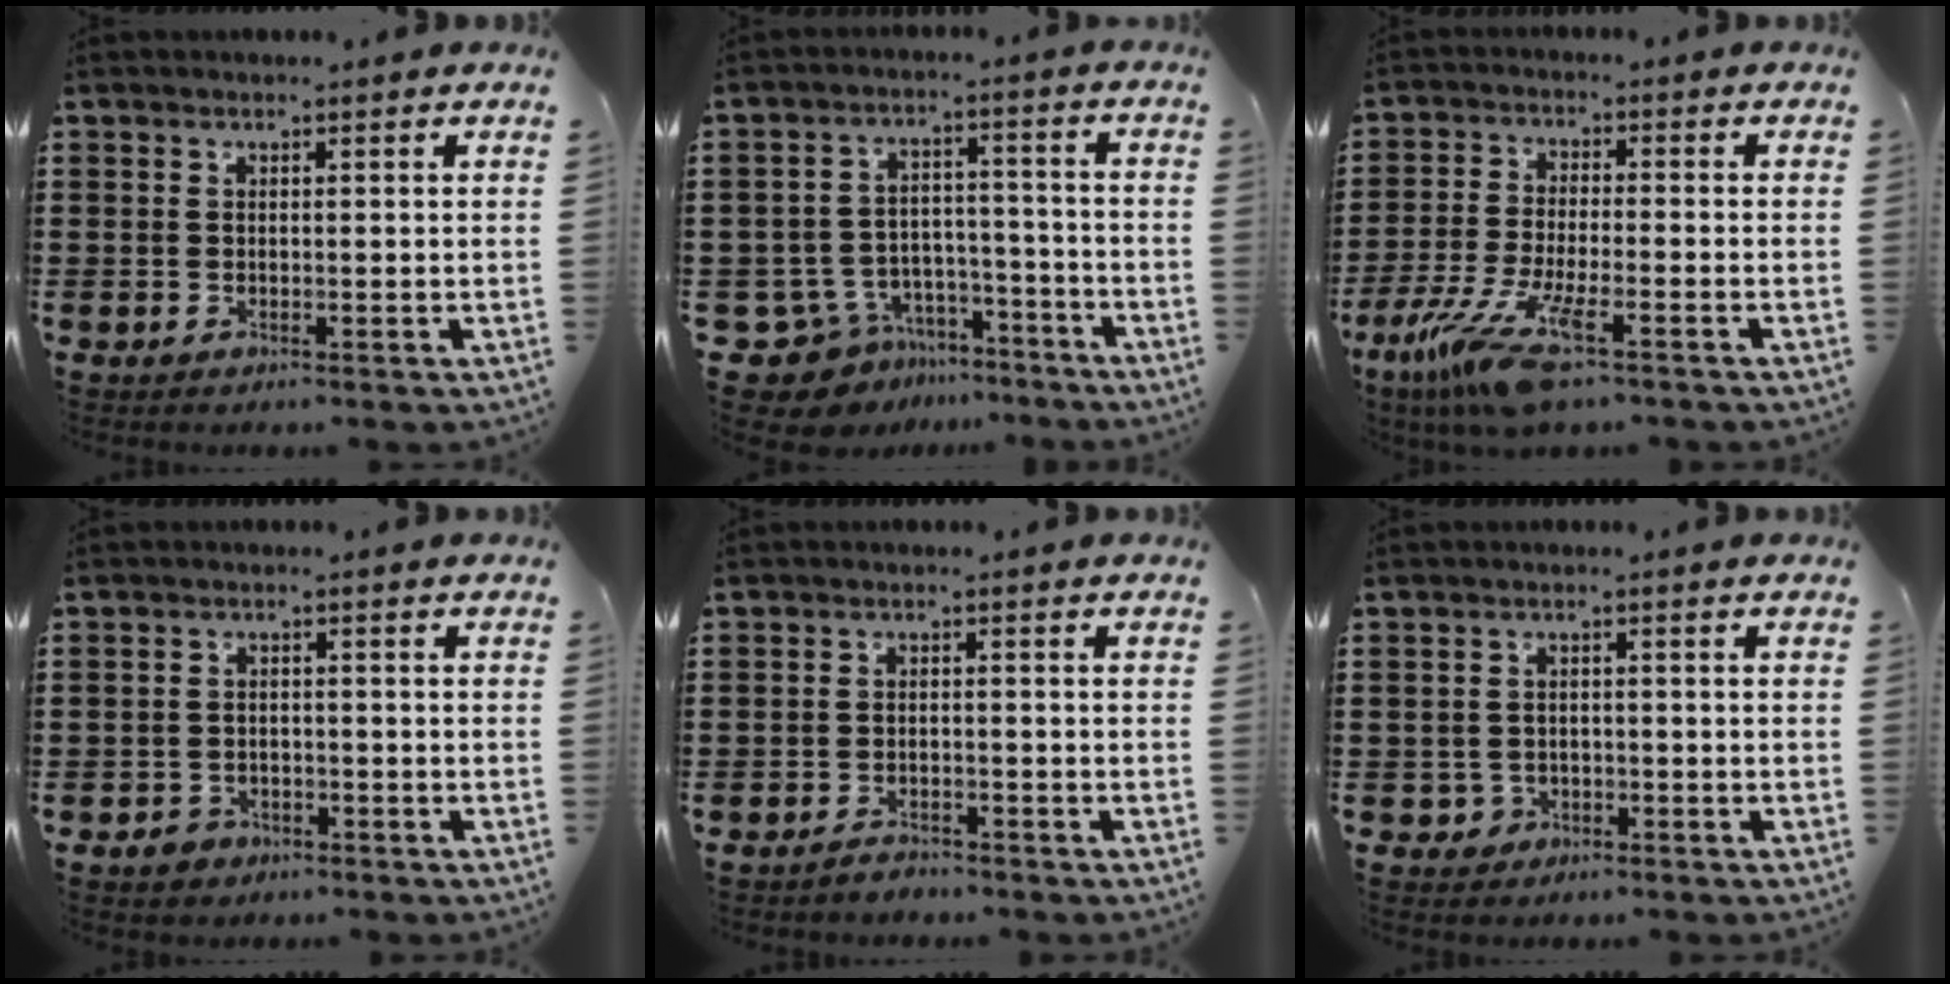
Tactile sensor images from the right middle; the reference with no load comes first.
{"total": 9.2, "force": [-8.3, 3.8, 1.4], "torque": [-0.047, 0.025, -0.160]}
{"total": 9.4, "force": [-6.2, 1.0, 7.0], "torque": [-0.161, -0.023, -0.124]}
{"total": 1.9, "force": [-1.5, 1.0, 0.1], "torque": [-0.009, 0.001, -0.033]}
{"total": 2.0, "force": [-2.0, 0.2, -0.1], "torque": [-0.005, 0.001, -0.043]}
{"total": 1.9, "force": [-1.3, 1.4, 0.3], "torque": [-0.014, -0.001, -0.029]}